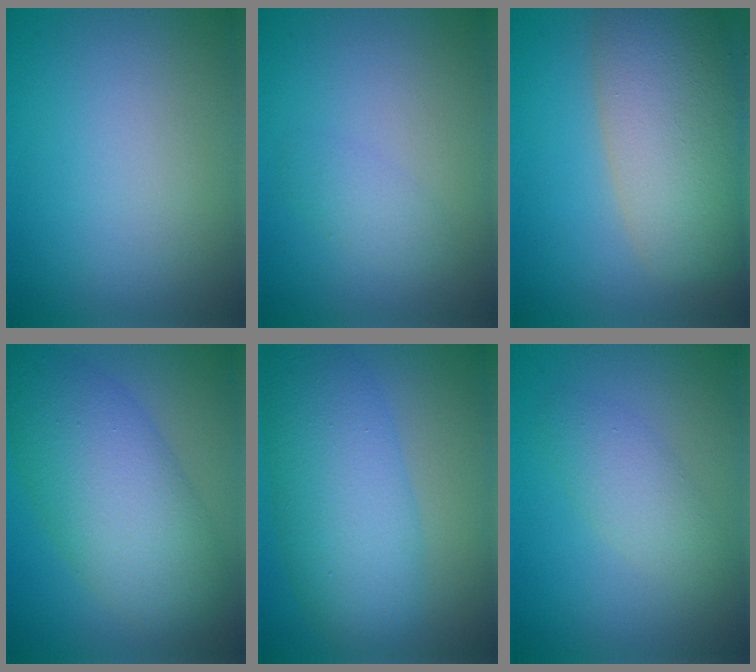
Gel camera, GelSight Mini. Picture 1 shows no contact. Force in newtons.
{"total": 1.5, "press": 1.5, "slide": 0.1}
{"total": 9.7, "press": 9.7, "slide": 0.6}
{"total": 8.8, "press": 8.8, "slide": 0.1}
{"total": 7.4, "press": 7.4, "slide": 0.2}
{"total": 2.5, "press": 2.5, "slide": 0.2}